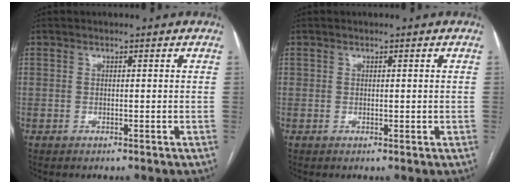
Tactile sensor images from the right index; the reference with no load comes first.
{"total": 1.0, "force": [0.1, 0.7, 0.6], "torque": [-0.010, 0.002, 0.006]}